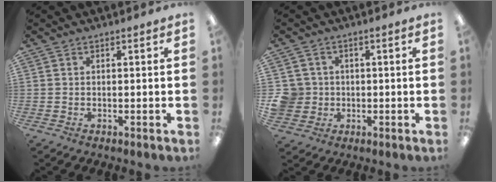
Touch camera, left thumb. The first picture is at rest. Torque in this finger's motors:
{"motor_torque": [-0.24, 0.25, -0.12, -0.14, 0.00]}